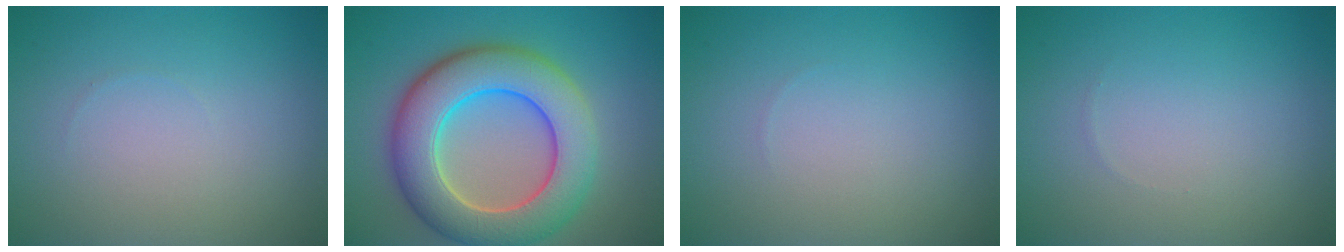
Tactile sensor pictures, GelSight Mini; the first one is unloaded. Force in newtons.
{"total": 10.0, "press": 10.0, "slide": 0.4}
{"total": 0.0}
{"total": 0.0}